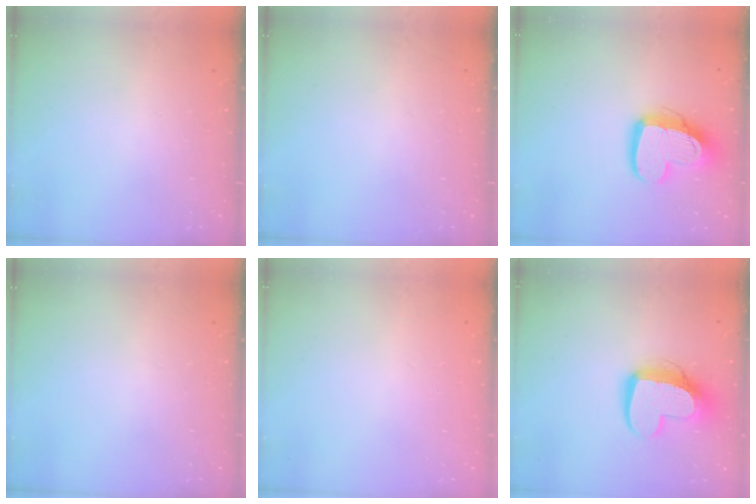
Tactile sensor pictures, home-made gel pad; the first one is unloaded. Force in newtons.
{"total": 0.0}
{"total": 15.0, "press": 14.9, "slide": 1.3}
{"total": 0.0}
{"total": 0.0}
{"total": 14.1, "press": 14.0, "slide": 1.2}